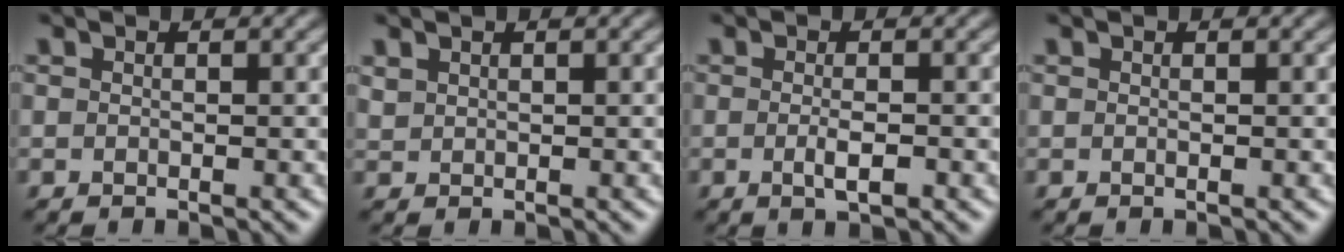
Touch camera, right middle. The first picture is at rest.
{"total": 0.8, "force": [0.7, 0.4, 0.2], "torque": [-0.007, -0.001, 0.019]}
{"total": 1.8, "force": [-0.5, 0.4, 1.7], "torque": [-0.031, -0.005, -0.010]}
{"total": 0.0}